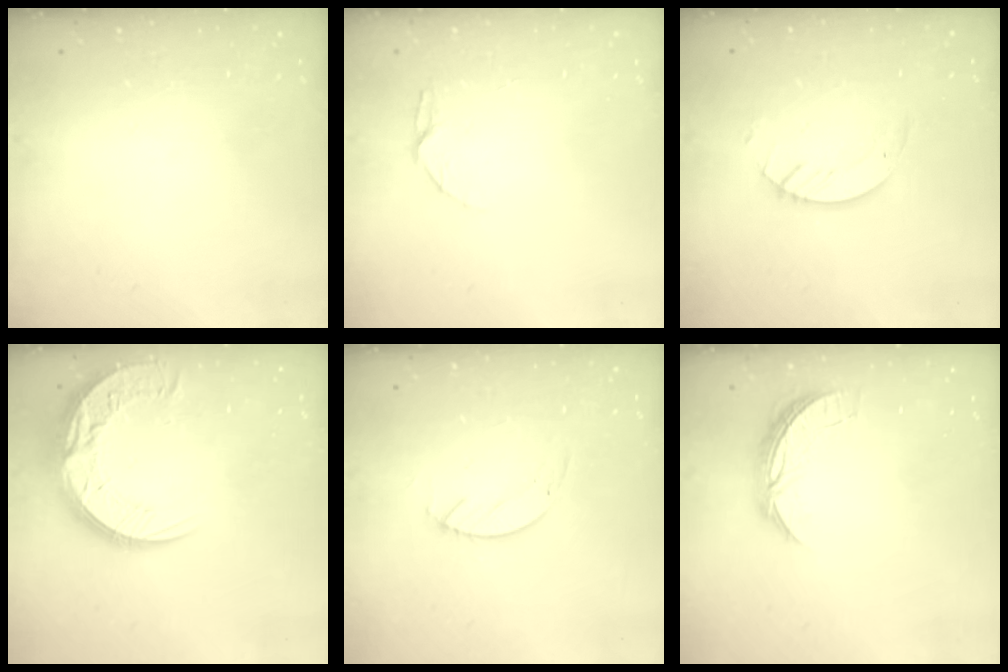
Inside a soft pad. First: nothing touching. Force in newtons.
{"total": 5.2, "press": 5.2, "slide": 0.6}
{"total": 3.1, "press": 3.0, "slide": 0.3}
{"total": 18.8, "press": 18.7, "slide": 1.5}
{"total": 2.1, "press": 2.1, "slide": 0.2}
{"total": 7.1, "press": 7.0, "slide": 0.7}